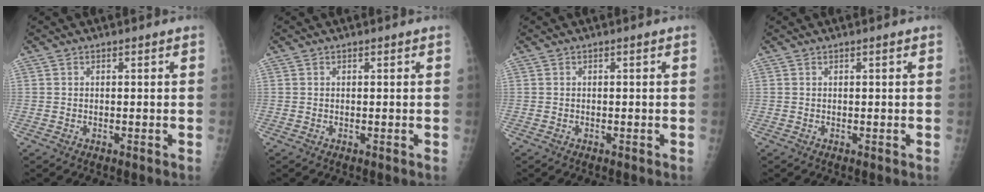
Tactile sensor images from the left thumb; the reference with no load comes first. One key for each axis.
{"total": 0.0}
{"total": 0.0}
{"total": 0.0}